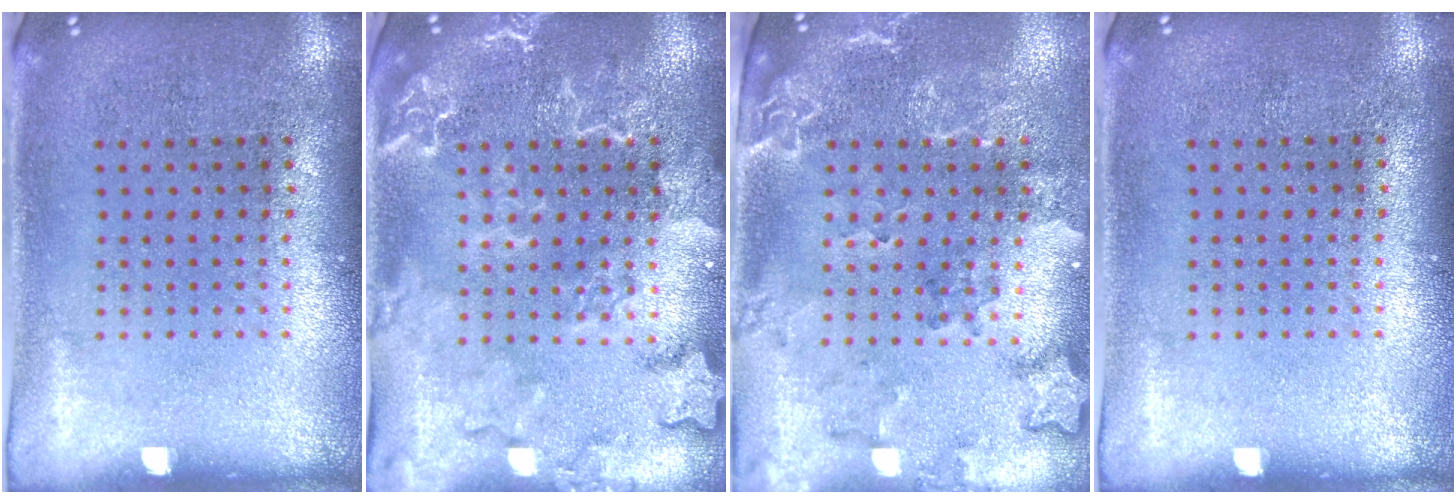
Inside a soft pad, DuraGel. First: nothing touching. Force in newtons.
{"total": 2.3, "press": 2.3, "slide": 0.2}
{"total": 2.1, "press": 2.0, "slide": 0.7}
{"total": 0.0}